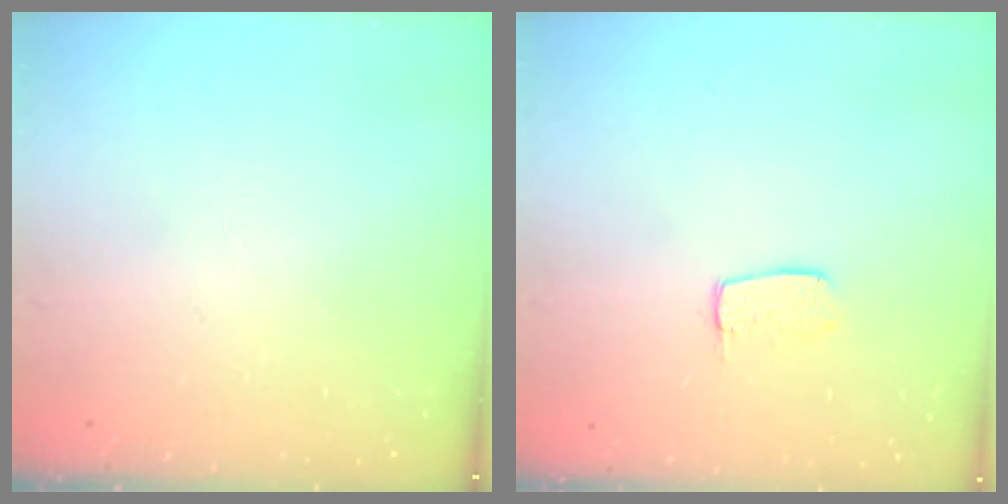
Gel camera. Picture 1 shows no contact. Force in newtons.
{"total": 5.2, "press": 5.1, "slide": 0.5}